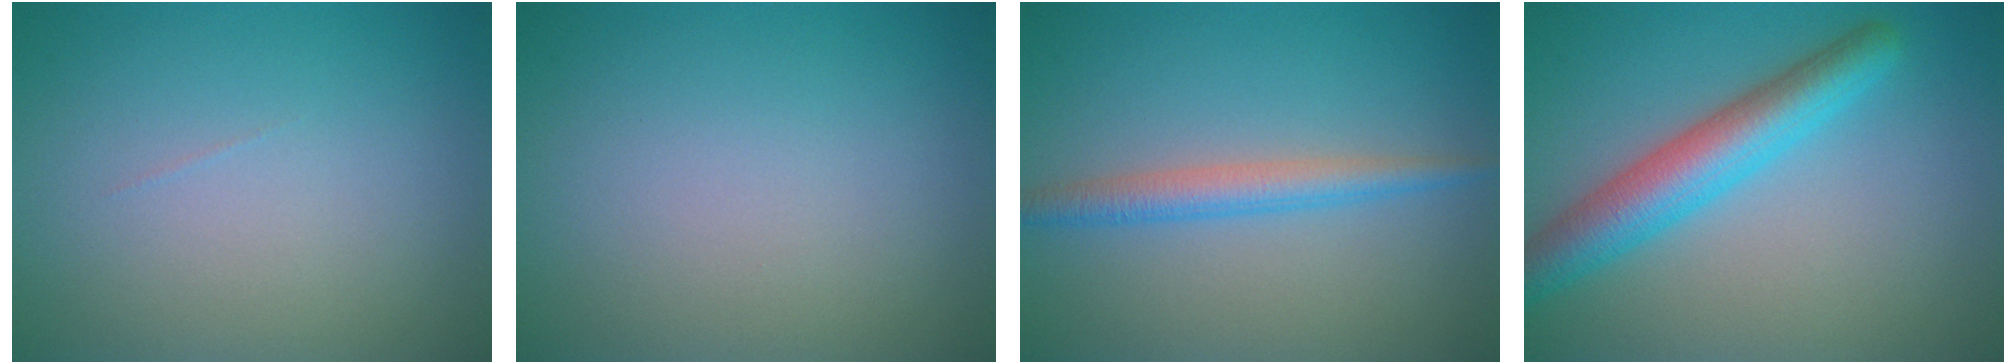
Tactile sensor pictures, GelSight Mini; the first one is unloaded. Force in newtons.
{"total": 0.0}
{"total": 2.7, "press": 2.7, "slide": 0.1}
{"total": 5.5, "press": 5.5, "slide": 0.2}